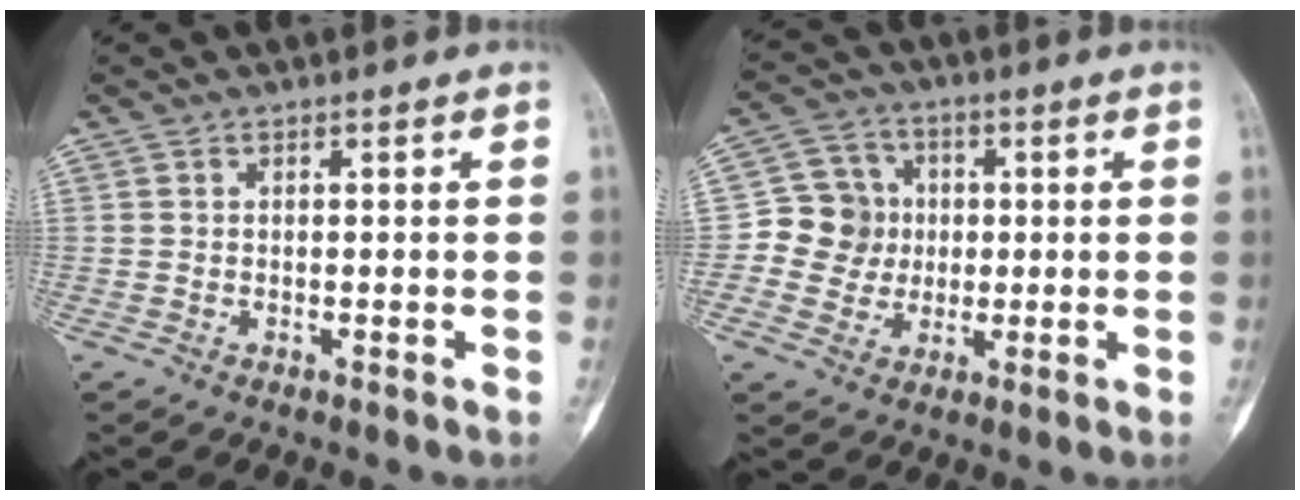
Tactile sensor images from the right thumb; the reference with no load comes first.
{"total": 8.9, "force": [-0.2, 8.6, 2.5], "torque": [0.004, 0.016, -0.011]}